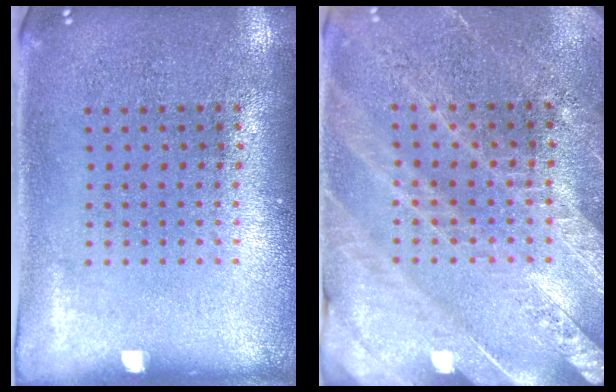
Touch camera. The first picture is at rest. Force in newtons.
{"total": 2.7, "press": 2.7, "slide": 0.5}